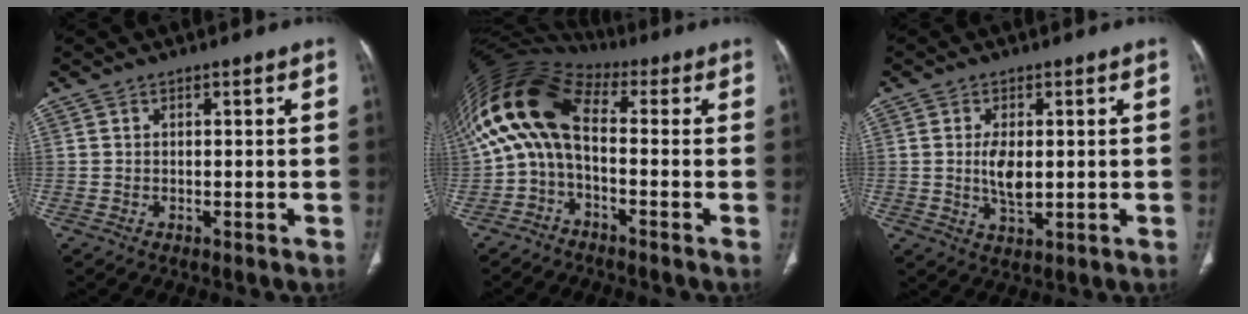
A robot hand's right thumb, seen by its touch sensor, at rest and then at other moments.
{"total": 14.0, "force": [0.2, 7.4, 11.9], "torque": [-0.234, 0.056, -0.009]}
{"total": 5.4, "force": [0.3, 2.6, 4.7], "torque": [-0.087, -0.010, 0.010]}